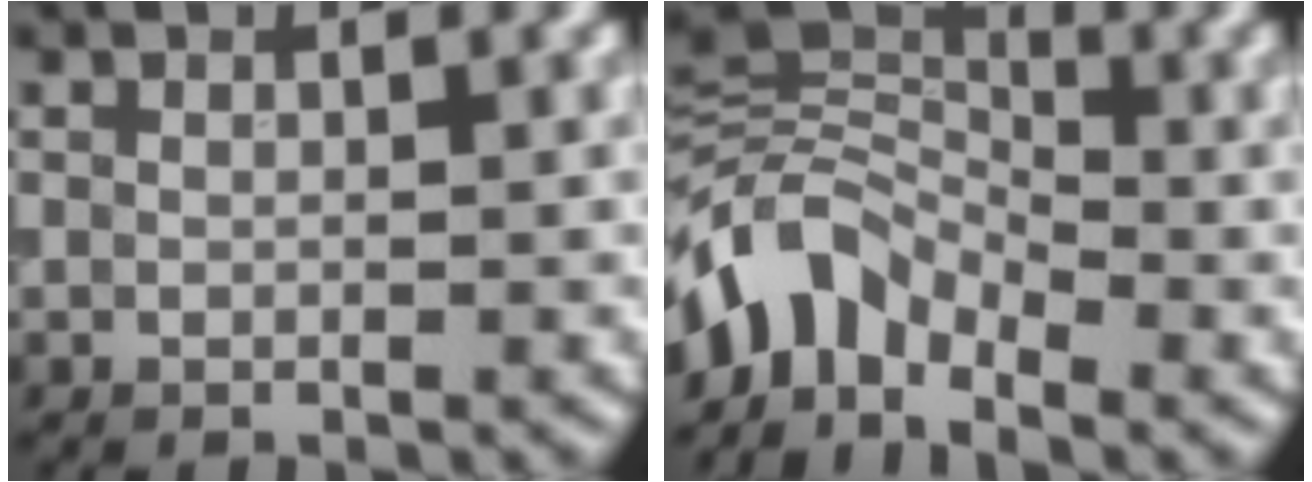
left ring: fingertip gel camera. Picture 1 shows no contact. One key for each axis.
{"total": 5.9, "fx": -3.5, "fy": 3.7, "fz": 3.1, "tx": -0.047, "ty": 0.003, "tz": -0.081}